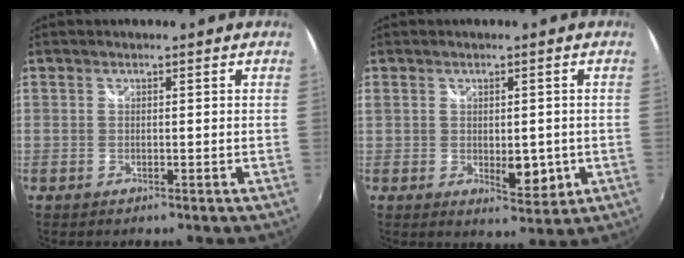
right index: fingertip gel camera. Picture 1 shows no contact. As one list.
[{"total": 6.4, "force": [-0.7, 3.5, 5.2], "torque": [-0.085, -0.014, -0.003]}]